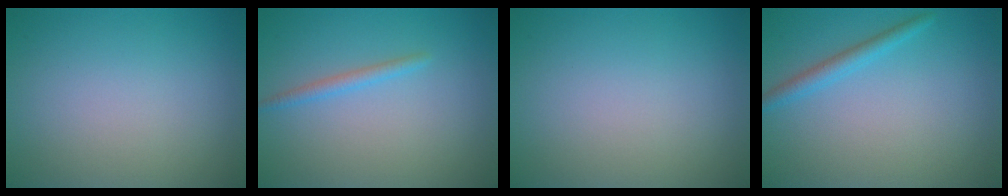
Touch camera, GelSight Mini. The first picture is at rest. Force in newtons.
{"total": 1.3, "press": 1.3, "slide": 0.0}
{"total": 0.0}
{"total": 1.8, "press": 1.8, "slide": 0.1}